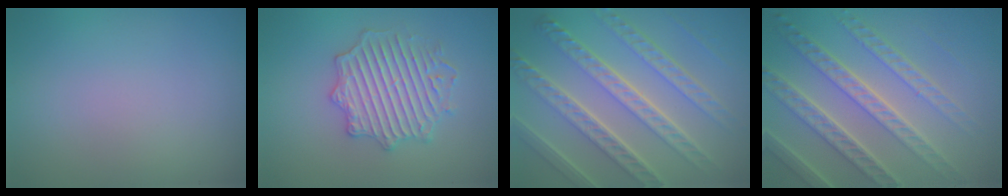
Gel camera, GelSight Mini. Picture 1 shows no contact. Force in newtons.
{"total": 4.1, "press": 4.1, "slide": 0.6}
{"total": 8.6, "press": 6.2, "slide": 6.0}
{"total": 6.8, "press": 5.3, "slide": 4.3}